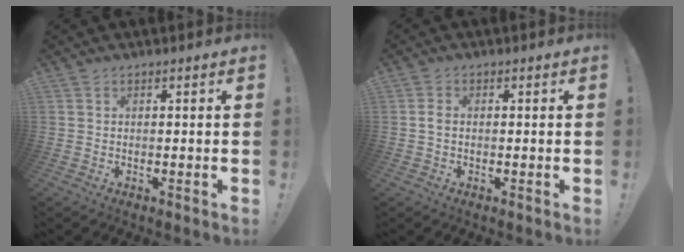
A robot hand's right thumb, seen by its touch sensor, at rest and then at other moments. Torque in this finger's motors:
{"motor_torque": [-0.14, 0.00, -0.08, 0.03, 0.03]}